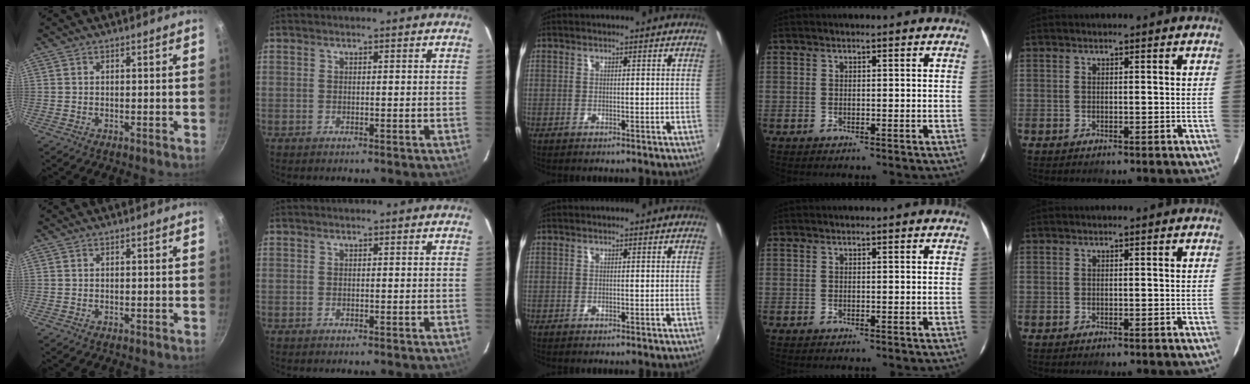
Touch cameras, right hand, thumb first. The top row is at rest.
{}